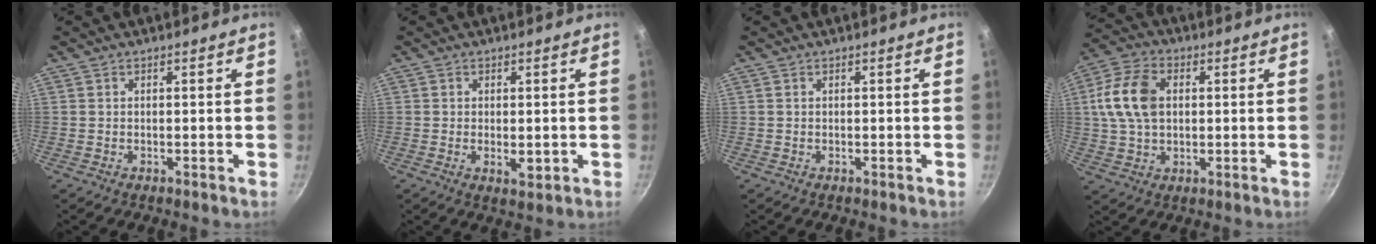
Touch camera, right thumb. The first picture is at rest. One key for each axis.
{"total": 3.0, "fx": -0.3, "fy": 1.6, "fz": 2.5, "tx": -0.041, "ty": -0.008, "tz": -0.003}
{"total": 0.0}
{"total": 12.2, "fx": 2.0, "fy": 8.3, "fz": 8.7, "tx": -0.155, "ty": 0.012, "tz": 0.029}